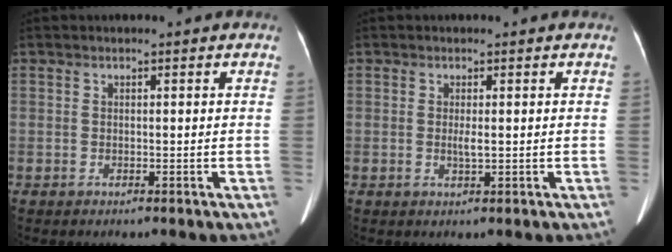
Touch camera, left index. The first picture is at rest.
{"total": 1.3, "force": [0.0, 0.2, 1.3], "torque": [-0.027, -0.002, 0.001]}